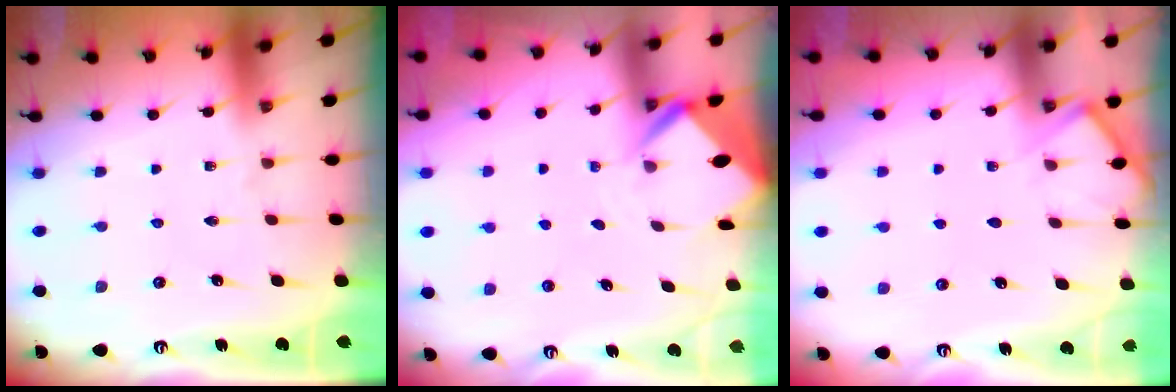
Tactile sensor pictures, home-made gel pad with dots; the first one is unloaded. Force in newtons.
{"total": 3.1, "press": 3.1, "slide": 0.1}
{"total": 6.2, "press": 6.2, "slide": 0.4}